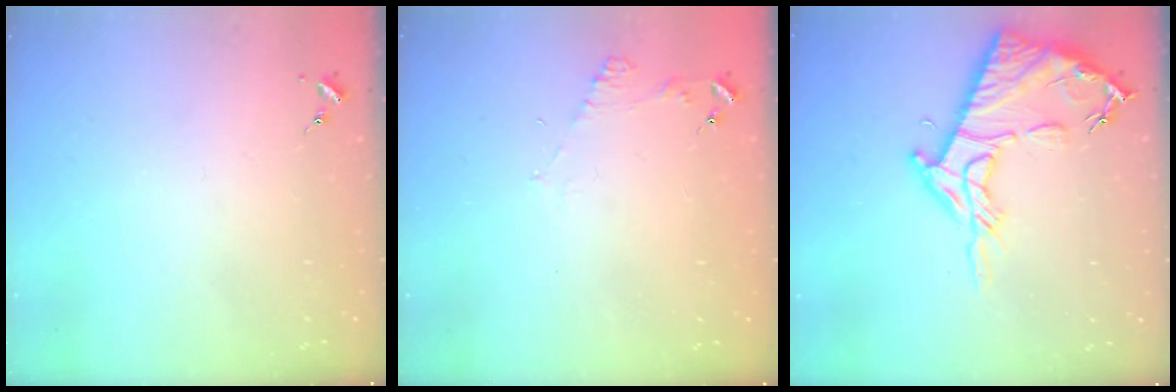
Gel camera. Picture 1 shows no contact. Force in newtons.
{"total": 4.9, "press": 4.9, "slide": 0.6}
{"total": 16.5, "press": 16.5, "slide": 1.1}